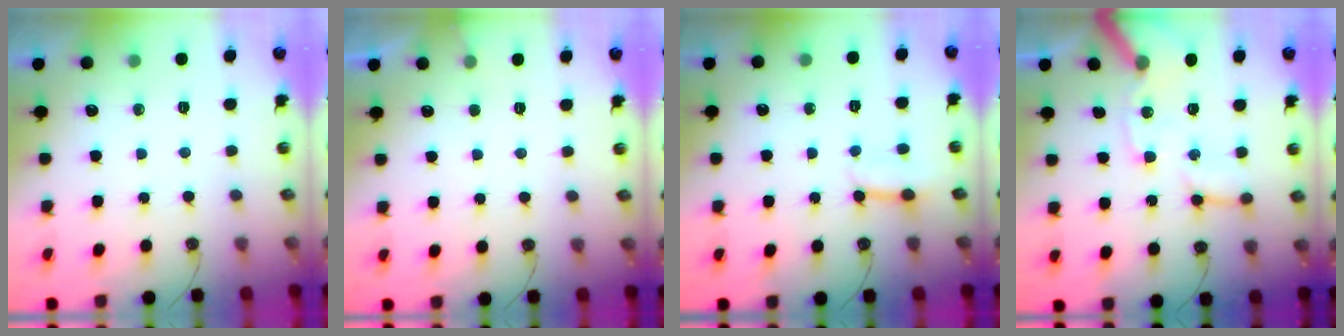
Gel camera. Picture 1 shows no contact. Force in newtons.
{"total": 4.6, "press": 4.6, "slide": 0.3}
{"total": 2.9, "press": 2.9, "slide": 0.2}
{"total": 13.6, "press": 13.5, "slide": 1.8}